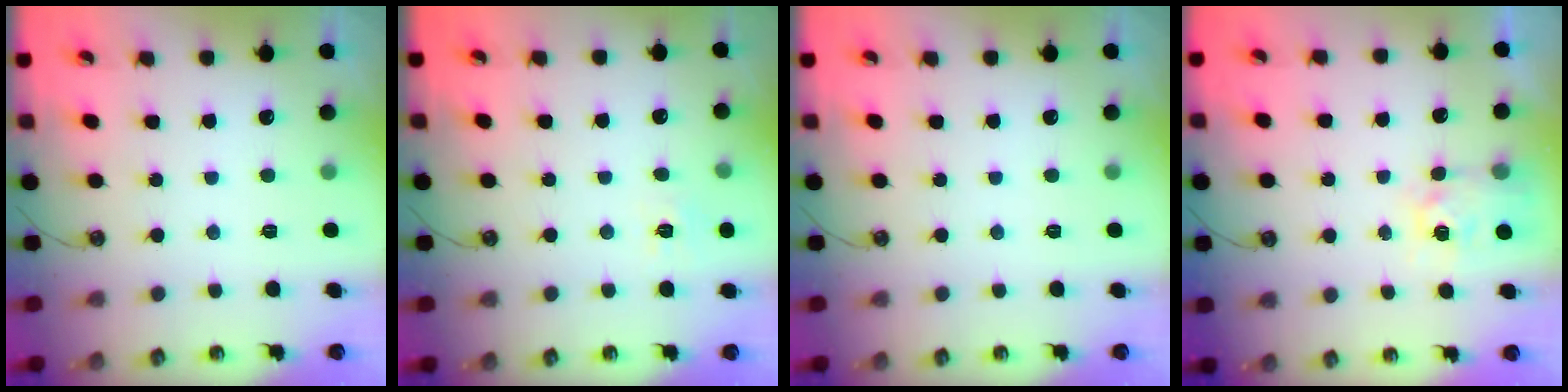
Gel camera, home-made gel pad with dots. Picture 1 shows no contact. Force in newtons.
{"total": 6.1, "press": 6.1, "slide": 0.7}
{"total": 0.0}
{"total": 5.0, "press": 5.0, "slide": 0.5}